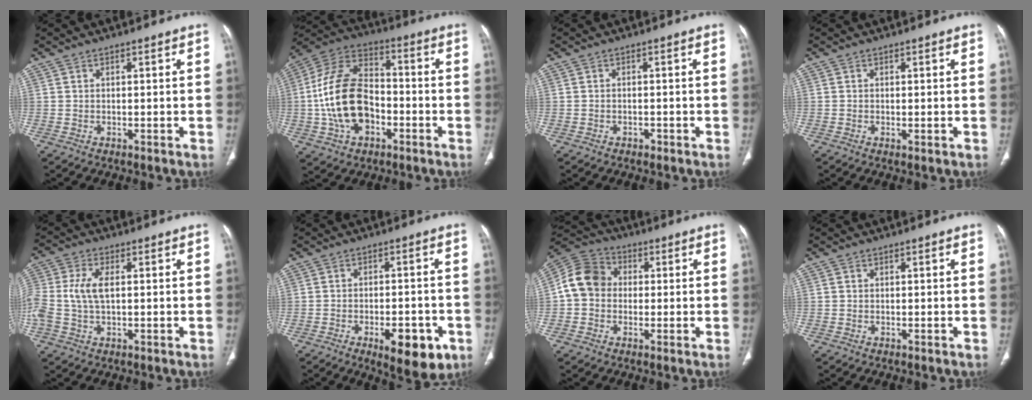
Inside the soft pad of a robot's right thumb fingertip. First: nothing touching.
{"total": 18.2, "force": [-3.2, 11.8, 13.4], "torque": [-0.250, 0.036, -0.056]}
{"total": 0.9, "force": [-0.6, 0.7, 0.3], "torque": [-0.006, 0.003, -0.011]}
{"total": 0.7, "force": [-0.1, 0.3, 0.7], "torque": [-0.017, -0.004, -0.003]}
{"total": 8.4, "force": [0.5, 4.6, 7.0], "torque": [-0.181, 0.013, 0.012]}
{"total": 10.7, "force": [-4.7, 4.6, 8.4], "torque": [-0.098, 0.013, -0.058]}
{"total": 9.9, "force": [0.1, 8.5, 5.1], "torque": [-0.084, 0.029, -0.013]}
{"total": 0.0}